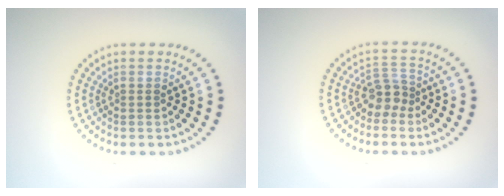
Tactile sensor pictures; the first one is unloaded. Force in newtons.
{"total": 2.2, "press": 1.7, "slide": 1.5}